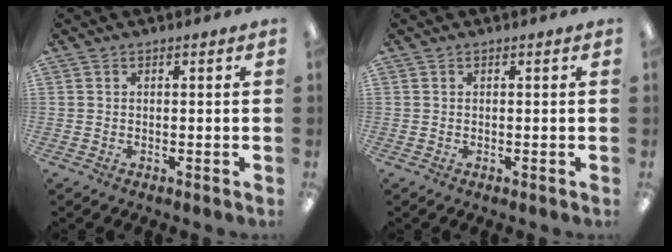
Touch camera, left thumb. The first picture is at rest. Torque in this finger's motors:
{"motor_torque": [-0.17, 0.05, 0.00, 0.00, 0.00]}